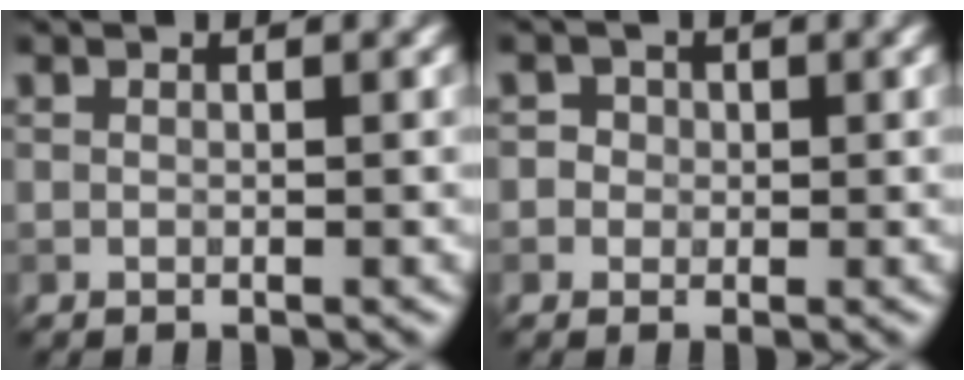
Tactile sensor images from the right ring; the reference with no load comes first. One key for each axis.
{"total": 2.4, "fx": 0.6, "fy": 2.2, "fz": 0.8, "tx": 0.010, "ty": 0.009, "tz": -0.003}